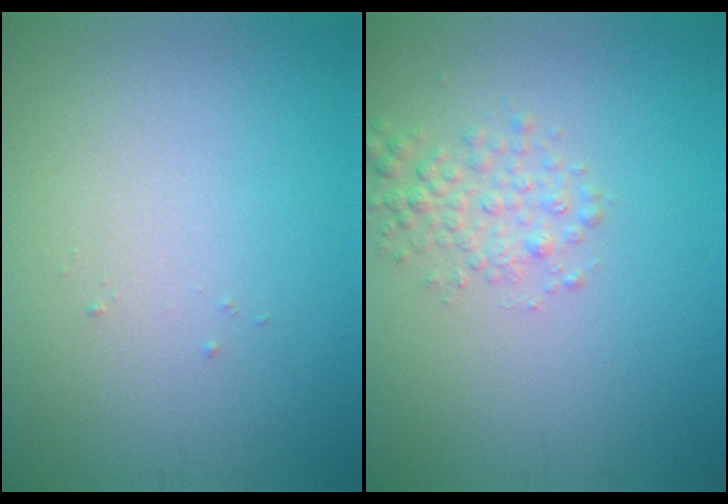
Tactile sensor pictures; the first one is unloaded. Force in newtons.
{"total": 2.2, "press": 2.2, "slide": 0.1}